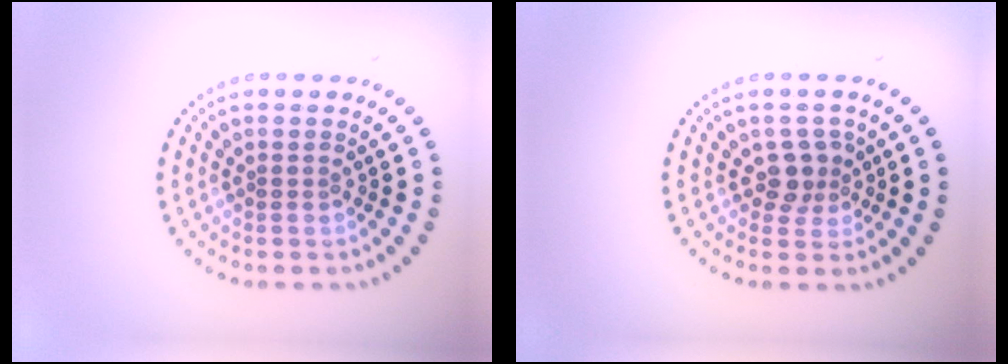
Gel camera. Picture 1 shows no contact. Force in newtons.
{"total": 2.2, "press": 1.9, "slide": 1.3}